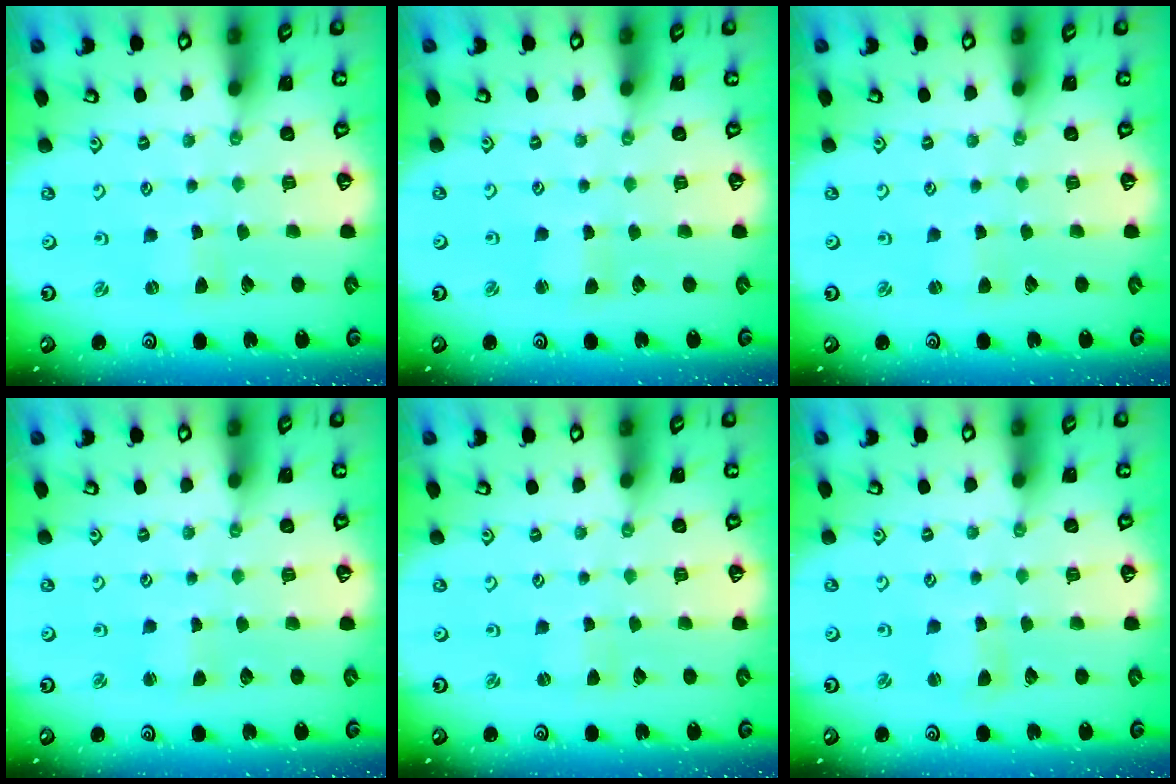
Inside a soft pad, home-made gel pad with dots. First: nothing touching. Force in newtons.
{"total": 1.4, "press": 1.3, "slide": 0.3}
{"total": 1.2, "press": 1.2, "slide": 0.2}
{"total": 1.9, "press": 1.9, "slide": 0.3}
{"total": 0.7, "press": 0.7, "slide": 0.0}
{"total": 1.7, "press": 1.7, "slide": 0.3}